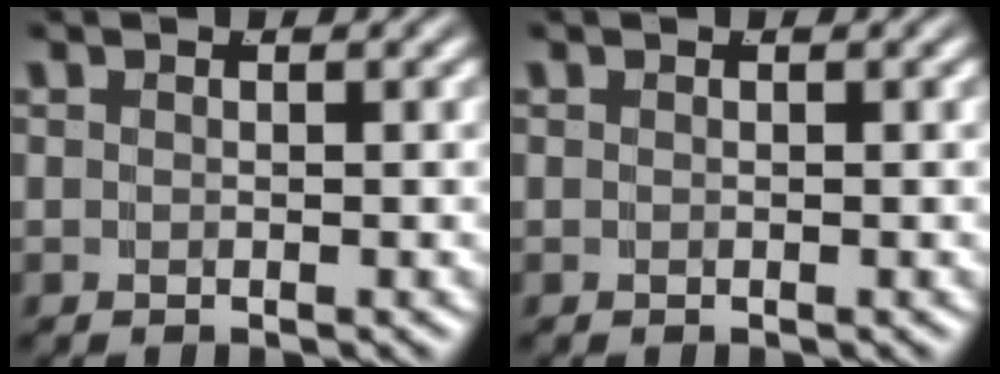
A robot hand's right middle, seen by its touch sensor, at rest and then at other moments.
{"total": 0.0}